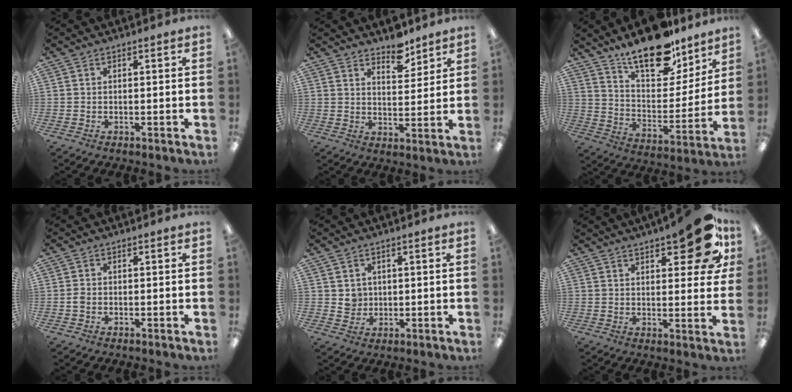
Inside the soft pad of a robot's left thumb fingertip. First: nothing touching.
{"total": 6.8, "force": [5.7, 2.7, 2.5], "torque": [-0.016, -0.044, 0.097]}
{"total": 19.5, "force": [15.4, 7.8, 9.2], "torque": [-0.148, -0.106, 0.266]}
{"total": 1.3, "force": [-0.2, 0.9, 0.9], "torque": [-0.017, 0.003, -0.005]}
{"total": 3.1, "force": [1.4, 2.8, 0.3], "torque": [-0.006, -0.001, 0.025]}
{"total": 14.6, "force": [8.1, 4.9, 11.0], "torque": [-0.138, -0.039, 0.127]}